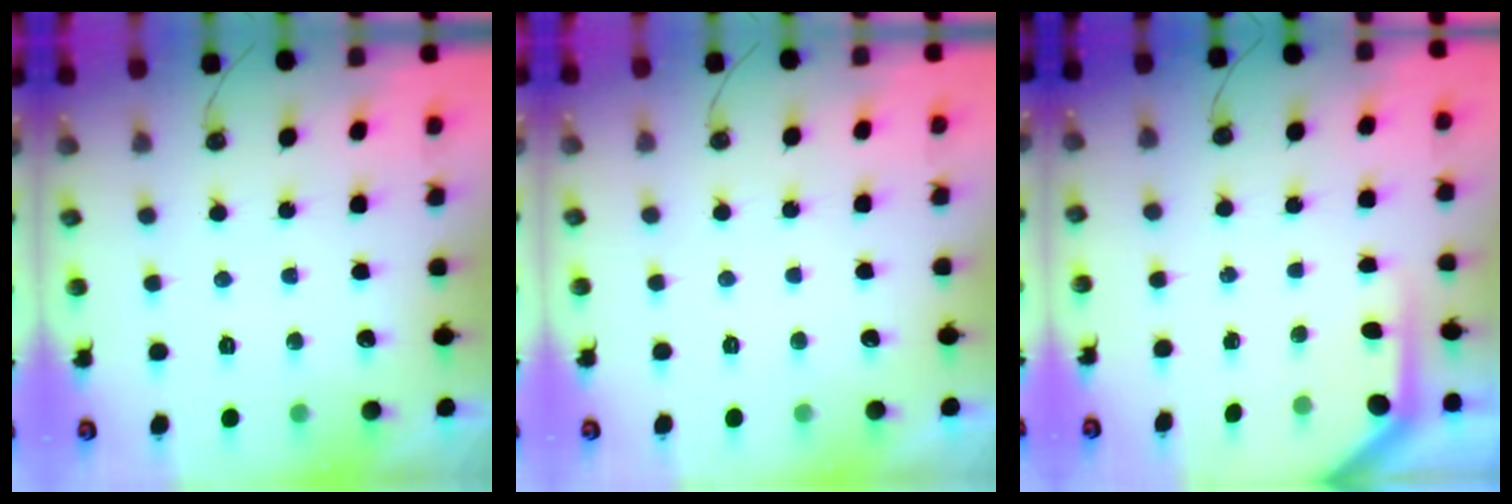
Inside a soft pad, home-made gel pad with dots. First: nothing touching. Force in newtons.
{"total": 0.0}
{"total": 4.0, "press": 4.0, "slide": 0.4}